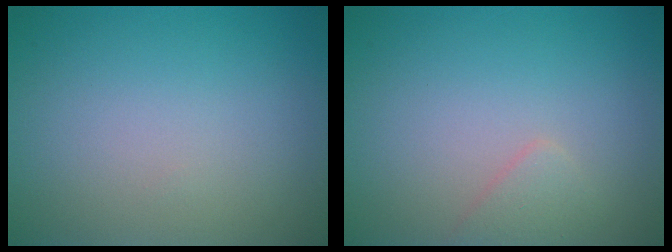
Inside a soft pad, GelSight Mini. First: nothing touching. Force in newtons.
{"total": 1.2, "press": 1.2, "slide": 0.1}